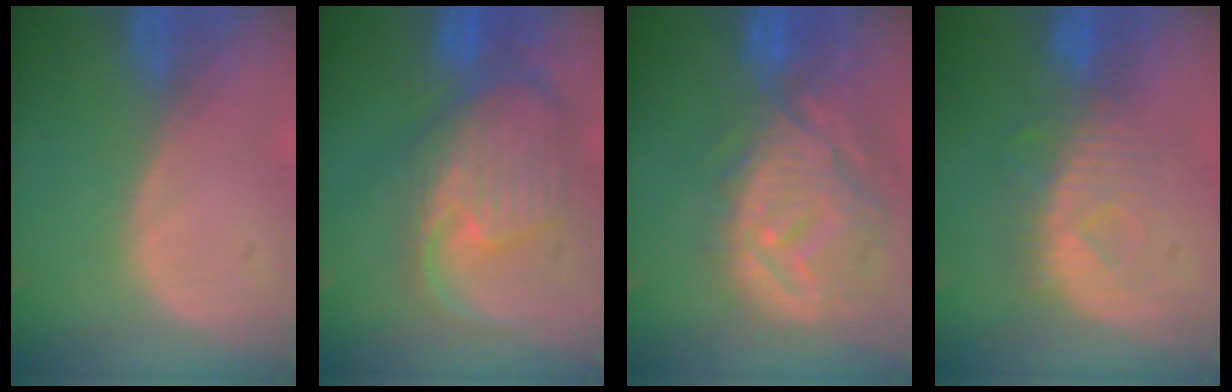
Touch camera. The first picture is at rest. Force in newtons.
{"total": 11.2, "press": 9.8, "slide": 5.6}
{"total": 12.6, "press": 11.2, "slide": 5.8}
{"total": 8.1, "press": 7.4, "slide": 3.3}